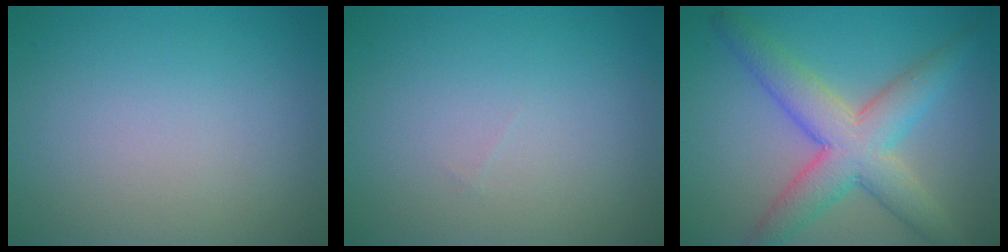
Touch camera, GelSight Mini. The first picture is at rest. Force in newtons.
{"total": 0.0}
{"total": 6.8, "press": 6.8, "slide": 0.2}